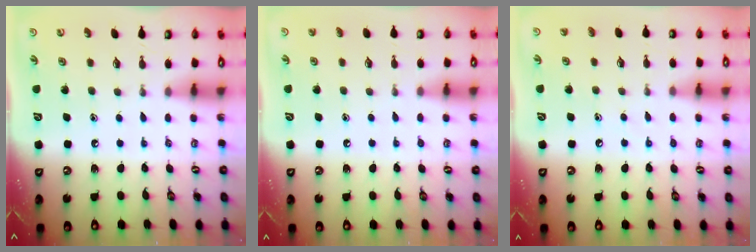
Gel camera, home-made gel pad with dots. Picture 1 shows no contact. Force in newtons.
{"total": 2.7, "press": 2.6, "slide": 0.7}
{"total": 6.2, "press": 6.2, "slide": 0.5}